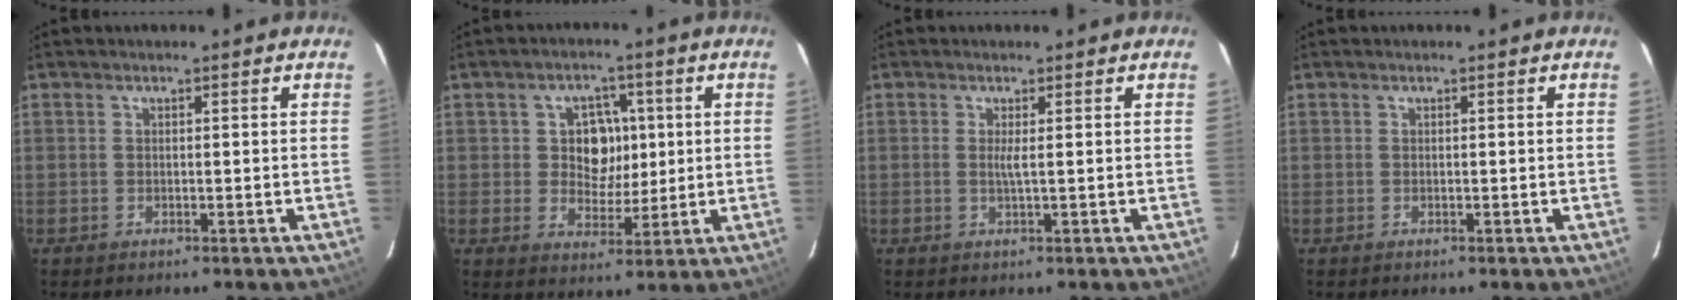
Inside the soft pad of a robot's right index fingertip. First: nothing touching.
{"total": 7.0, "force": [1.0, 6.0, 3.6], "torque": [-0.059, 0.008, 0.018]}
{"total": 1.3, "force": [0.2, -0.3, 1.3], "torque": [-0.026, -0.004, 0.003]}
{"total": 0.0}